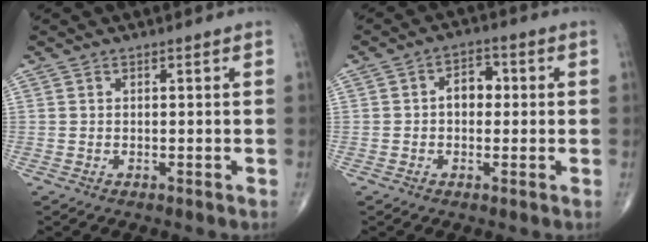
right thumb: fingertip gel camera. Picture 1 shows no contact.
{"total": 4.8, "force": [0.2, 3.4, 3.4], "torque": [-0.034, 0.016, -0.005]}